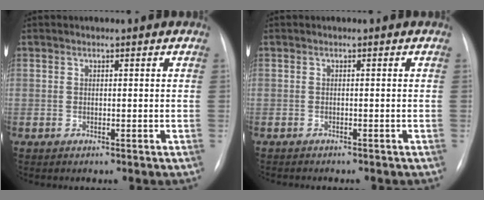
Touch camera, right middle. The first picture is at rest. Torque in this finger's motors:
{"motor_torque": [0.28, -0.51, 0.07, 0.03]}